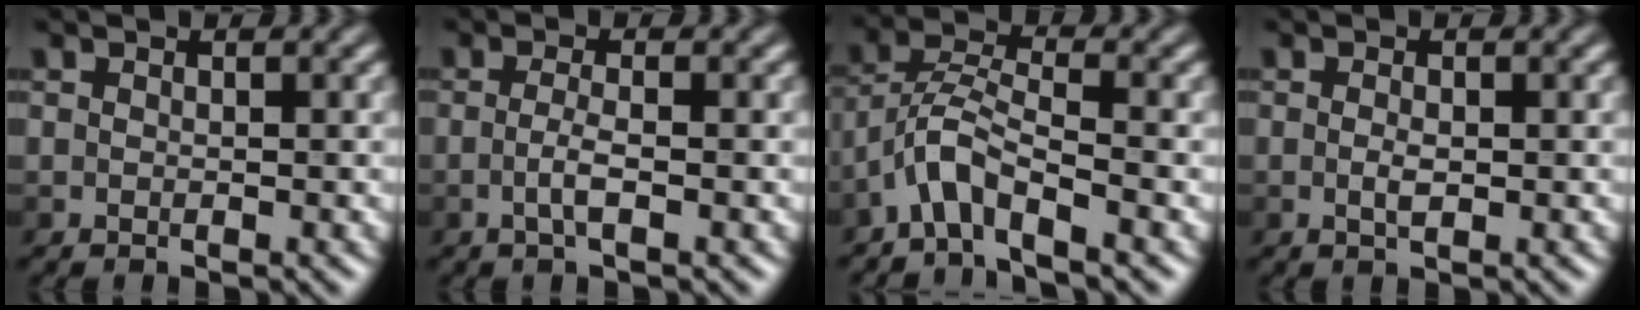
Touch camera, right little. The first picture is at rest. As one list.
[{"total": 1.6, "force": [-0.7, 0.0, 1.5], "torque": [-0.035, 0.002, -0.014]}, {"total": 3.5, "force": [-2.7, 0.4, 2.3], "torque": [-0.049, 0.014, -0.058]}, {"total": 1.1, "force": [-0.2, 0.5, 1.0], "torque": [-0.021, 0.002, -0.001]}]